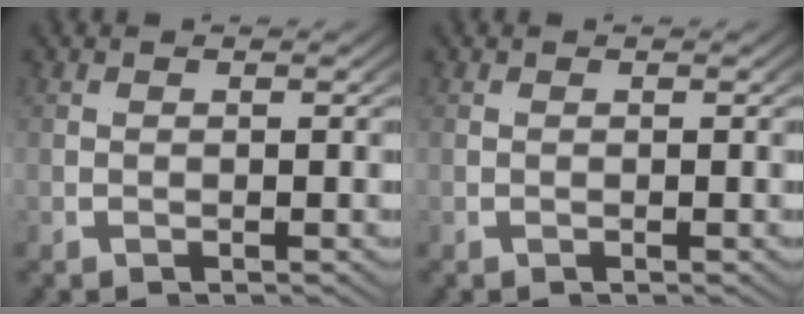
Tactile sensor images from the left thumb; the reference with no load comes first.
{"total": 0.0}